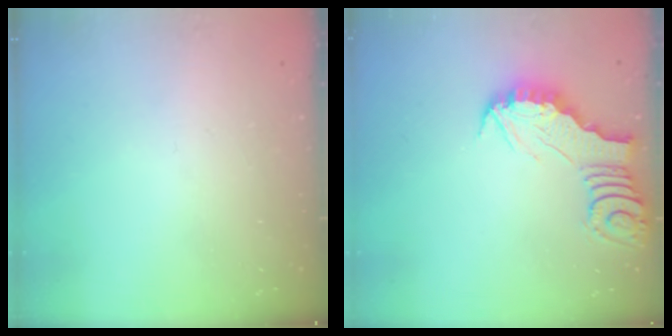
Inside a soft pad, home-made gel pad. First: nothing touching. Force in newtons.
{"total": 3.3, "press": 3.3, "slide": 0.3}